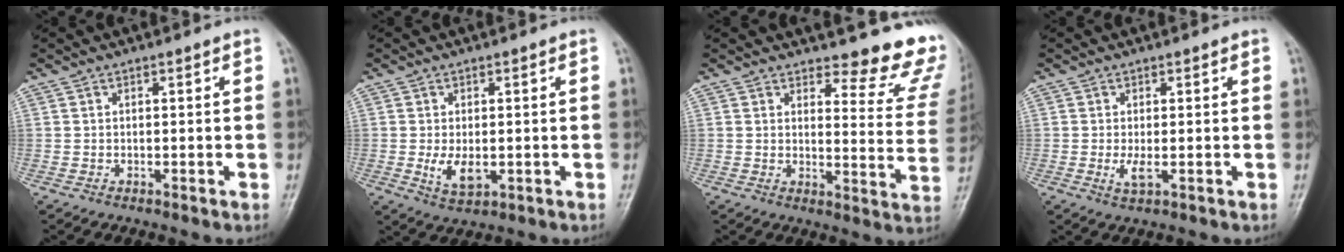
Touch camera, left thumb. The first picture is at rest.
{"total": 4.7, "force": [-0.5, 2.6, 3.8], "torque": [-0.066, -0.010, -0.002]}
{"total": 13.4, "force": [11.8, 3.8, 5.1], "torque": [-0.018, -0.117, 0.119]}
{"total": 2.3, "force": [-0.2, 0.9, 2.1], "torque": [-0.048, -0.007, -0.002]}